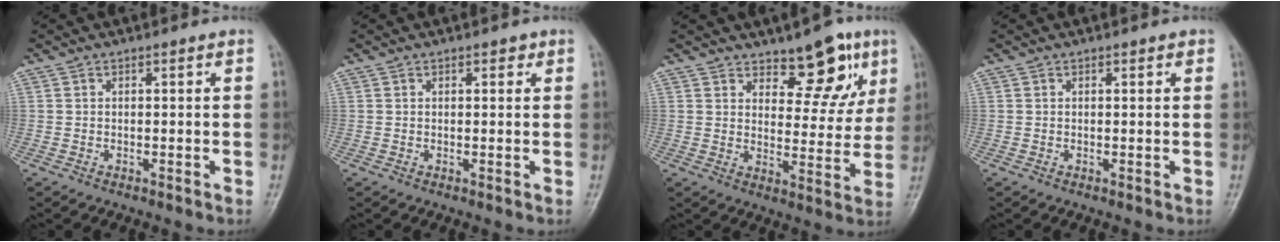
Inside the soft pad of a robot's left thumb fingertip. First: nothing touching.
{"total": 1.3, "force": [0.7, 0.7, 0.8], "torque": [-0.001, 0.000, 0.006]}
{"total": 10.7, "force": [6.8, 5.2, 6.4], "torque": [-0.039, -0.042, 0.098]}
{"total": 0.8, "force": [0.4, 0.3, 0.6], "torque": [-0.006, 0.000, 0.004]}